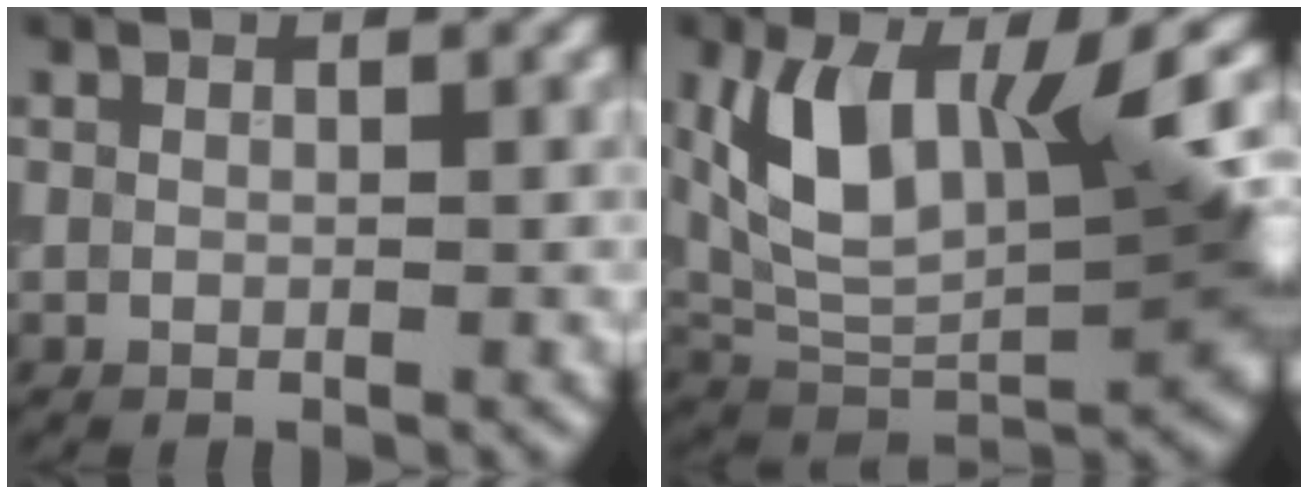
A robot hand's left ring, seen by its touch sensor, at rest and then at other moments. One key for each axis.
{"total": 12.7, "fx": 2.5, "fy": 6.3, "fz": 10.7, "tx": -0.199, "ty": -0.012, "tz": 0.049}